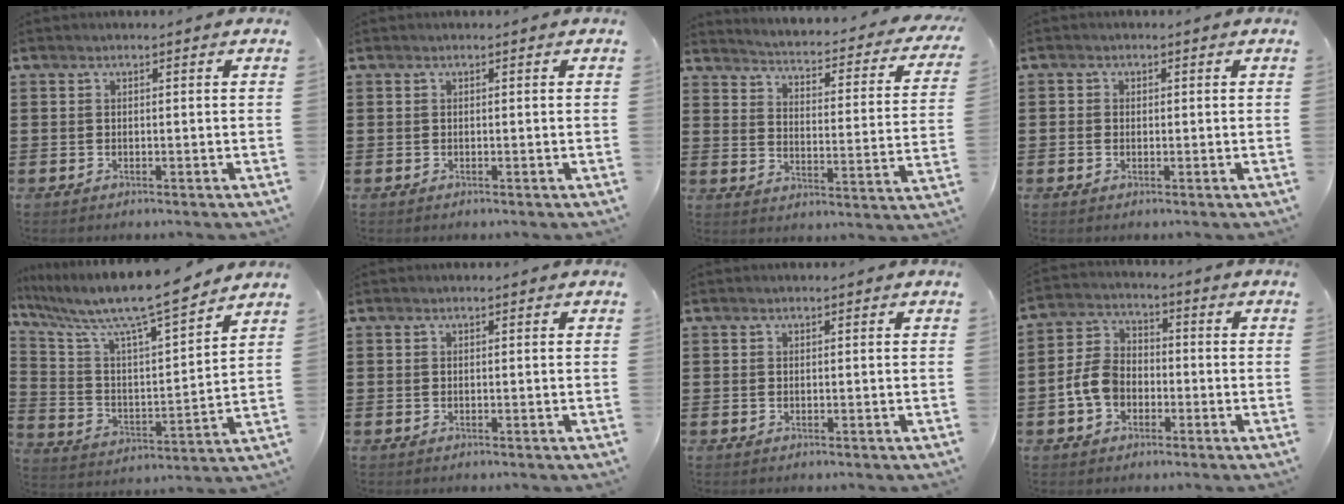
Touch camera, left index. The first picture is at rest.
{"total": 0.0}
{"total": 2.4, "force": [2.3, -0.1, 0.8], "torque": [-0.035, -0.029, 0.027]}
{"total": 0.8, "force": [-0.2, 0.8, 0.2], "torque": [-0.005, 0.005, -0.004]}
{"total": 10.1, "force": [8.5, 0.8, 5.3], "torque": [-0.137, -0.059, 0.139]}
{"total": 0.0}
{"total": 0.0}
{"total": 6.4, "force": [-2.1, 4.7, 3.8], "torque": [-0.105, 0.005, -0.048]}